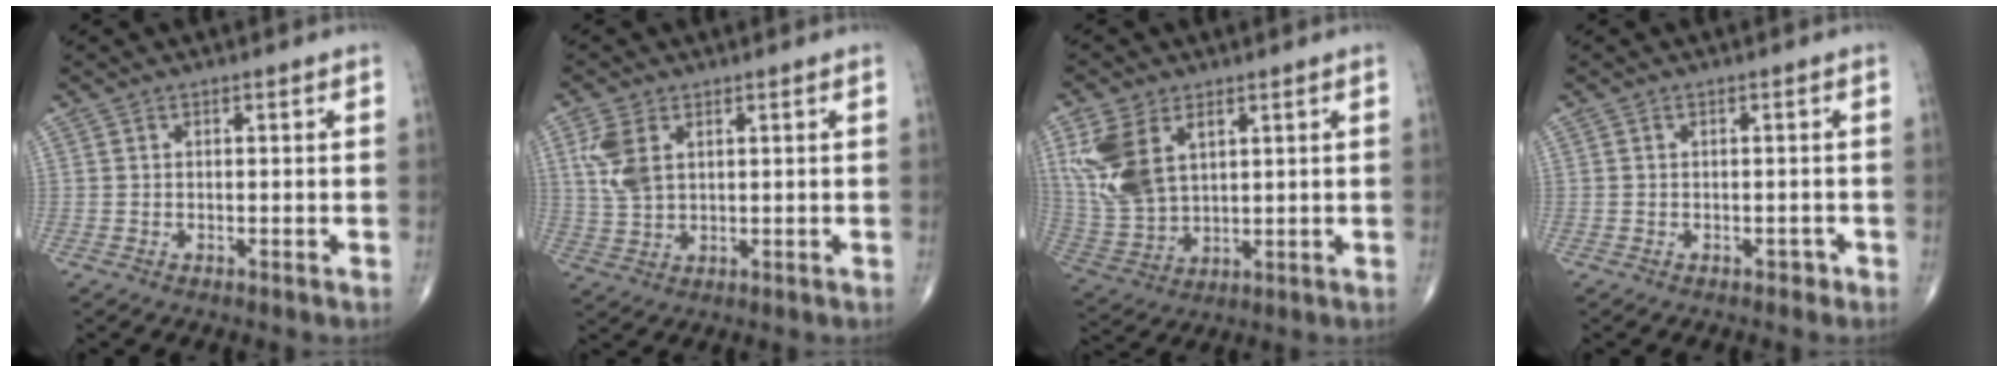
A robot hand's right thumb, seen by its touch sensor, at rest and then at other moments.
{"total": 6.3, "force": [2.2, 3.6, 4.6], "torque": [-0.104, -0.001, 0.052]}
{"total": 12.5, "force": [4.7, 7.5, 8.9], "torque": [-0.187, -0.010, 0.110]}
{"total": 1.0, "force": [-0.6, 0.8, 0.3], "torque": [0.003, 0.003, -0.010]}